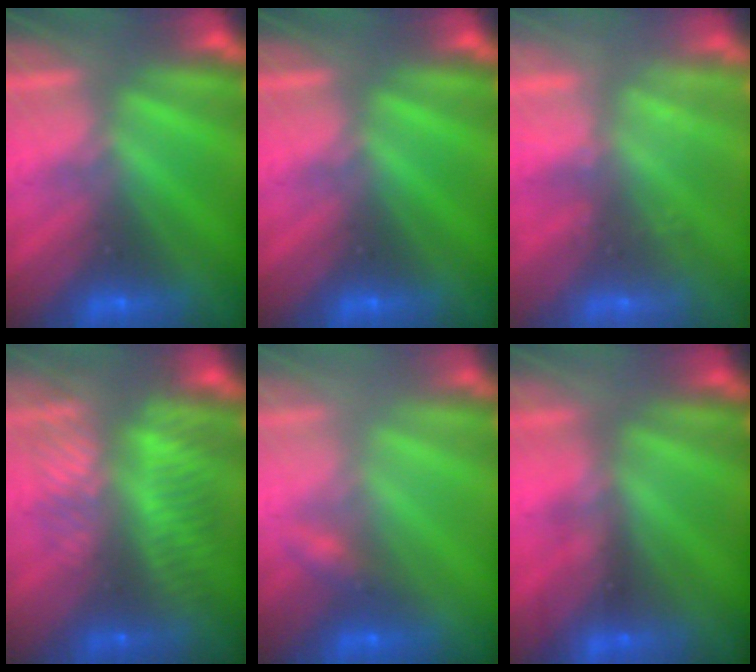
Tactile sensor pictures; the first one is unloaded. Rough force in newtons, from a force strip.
{"total": 0.0}
{"total": 2.3}
{"total": 8.3}
{"total": 2.4}
{"total": 2.0}